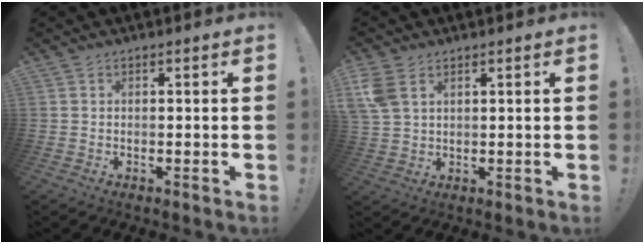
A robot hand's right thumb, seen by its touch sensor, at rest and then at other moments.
{"total": 6.5, "force": [3.0, 4.1, 4.1], "torque": [-0.082, -0.010, 0.058]}